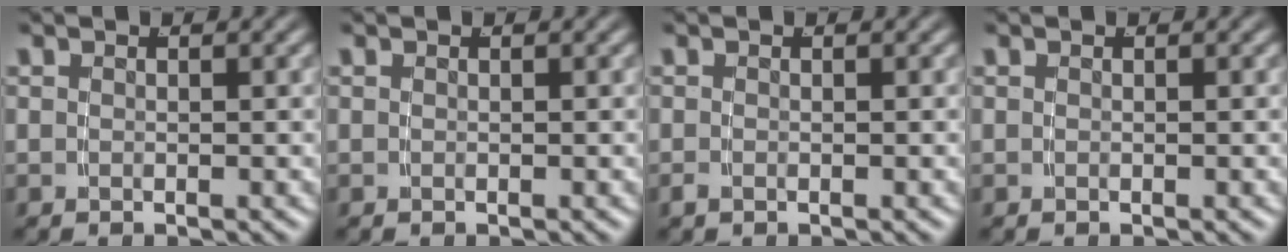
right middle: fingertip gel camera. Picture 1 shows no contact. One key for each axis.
{"total": 0.0}
{"total": 0.6, "fx": -0.5, "fy": 0.0, "fz": 0.3, "tx": -0.006, "ty": -0.005, "tz": -0.006}
{"total": 0.0}